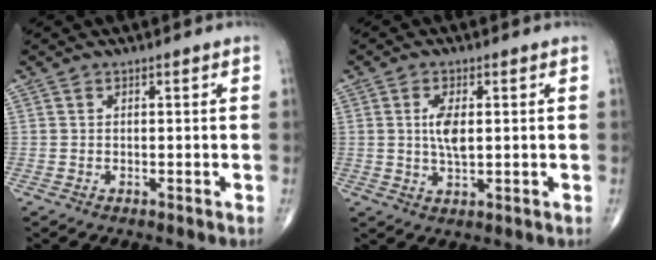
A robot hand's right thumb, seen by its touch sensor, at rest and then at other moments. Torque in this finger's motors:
{"motor_torque": [2.30, 2.17, 0.87, 0.20, 0.07]}